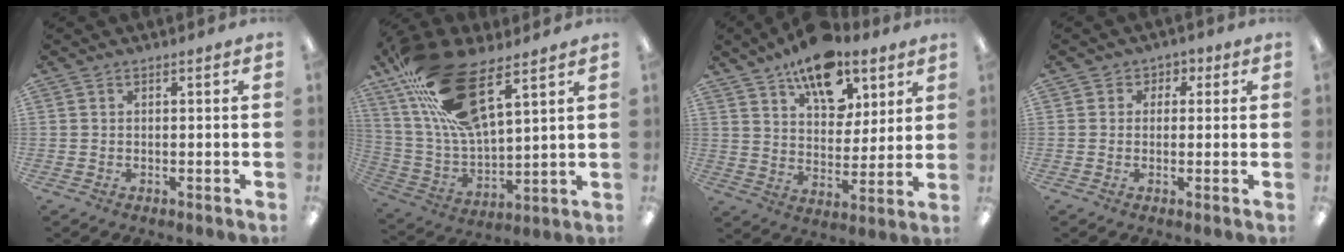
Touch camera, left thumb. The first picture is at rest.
{"total": 22.4, "force": [13.7, 8.1, 15.7], "torque": [-0.316, -0.053, 0.240]}
{"total": 15.9, "force": [10.7, 8.6, 8.0], "torque": [-0.117, -0.054, 0.189]}
{"total": 2.7, "force": [-0.1, 2.6, 0.8], "torque": [-0.007, 0.009, -0.004]}